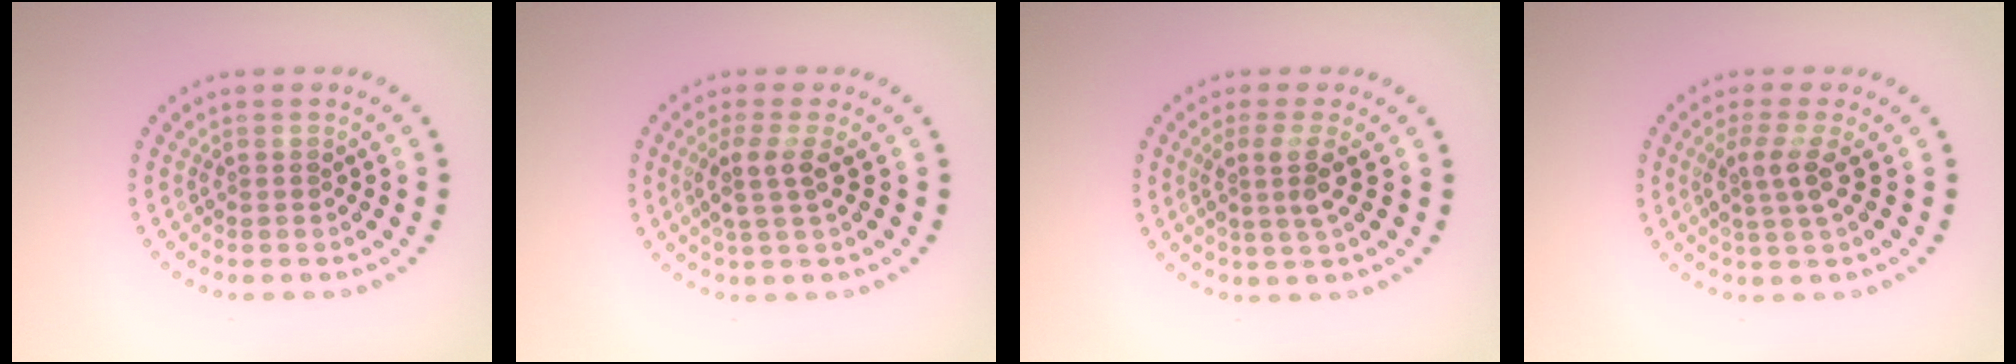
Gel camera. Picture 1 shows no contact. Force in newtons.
{"total": 2.6, "press": 2.0, "slide": 1.6}
{"total": 2.5, "press": 1.9, "slide": 1.6}
{"total": 2.7, "press": 1.9, "slide": 1.8}